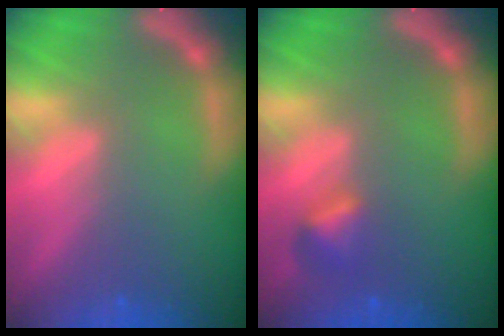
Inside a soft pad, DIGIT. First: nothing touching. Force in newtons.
{"total": 1.9}